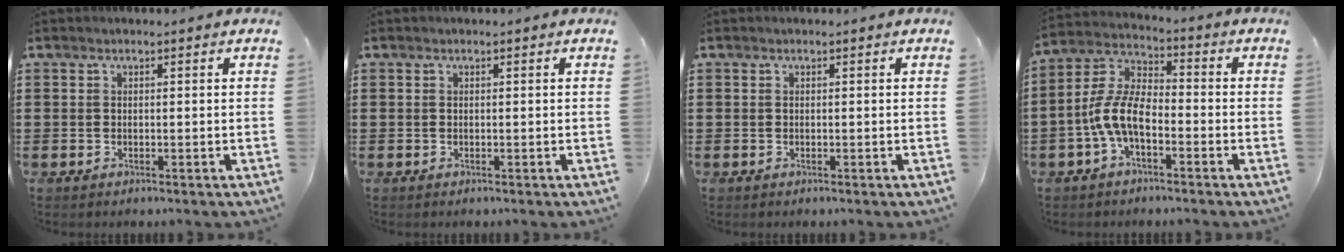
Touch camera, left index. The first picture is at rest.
{"total": 0.0}
{"total": 0.0}
{"total": 8.1, "force": [-3.7, 3.4, 6.3], "torque": [-0.158, -0.007, -0.079]}